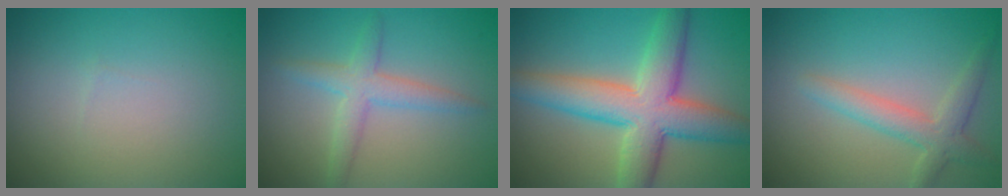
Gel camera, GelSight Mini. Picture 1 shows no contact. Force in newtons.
{"total": 2.9, "press": 2.9, "slide": 0.1}
{"total": 8.5, "press": 8.5, "slide": 0.2}
{"total": 3.1, "press": 3.1, "slide": 0.2}